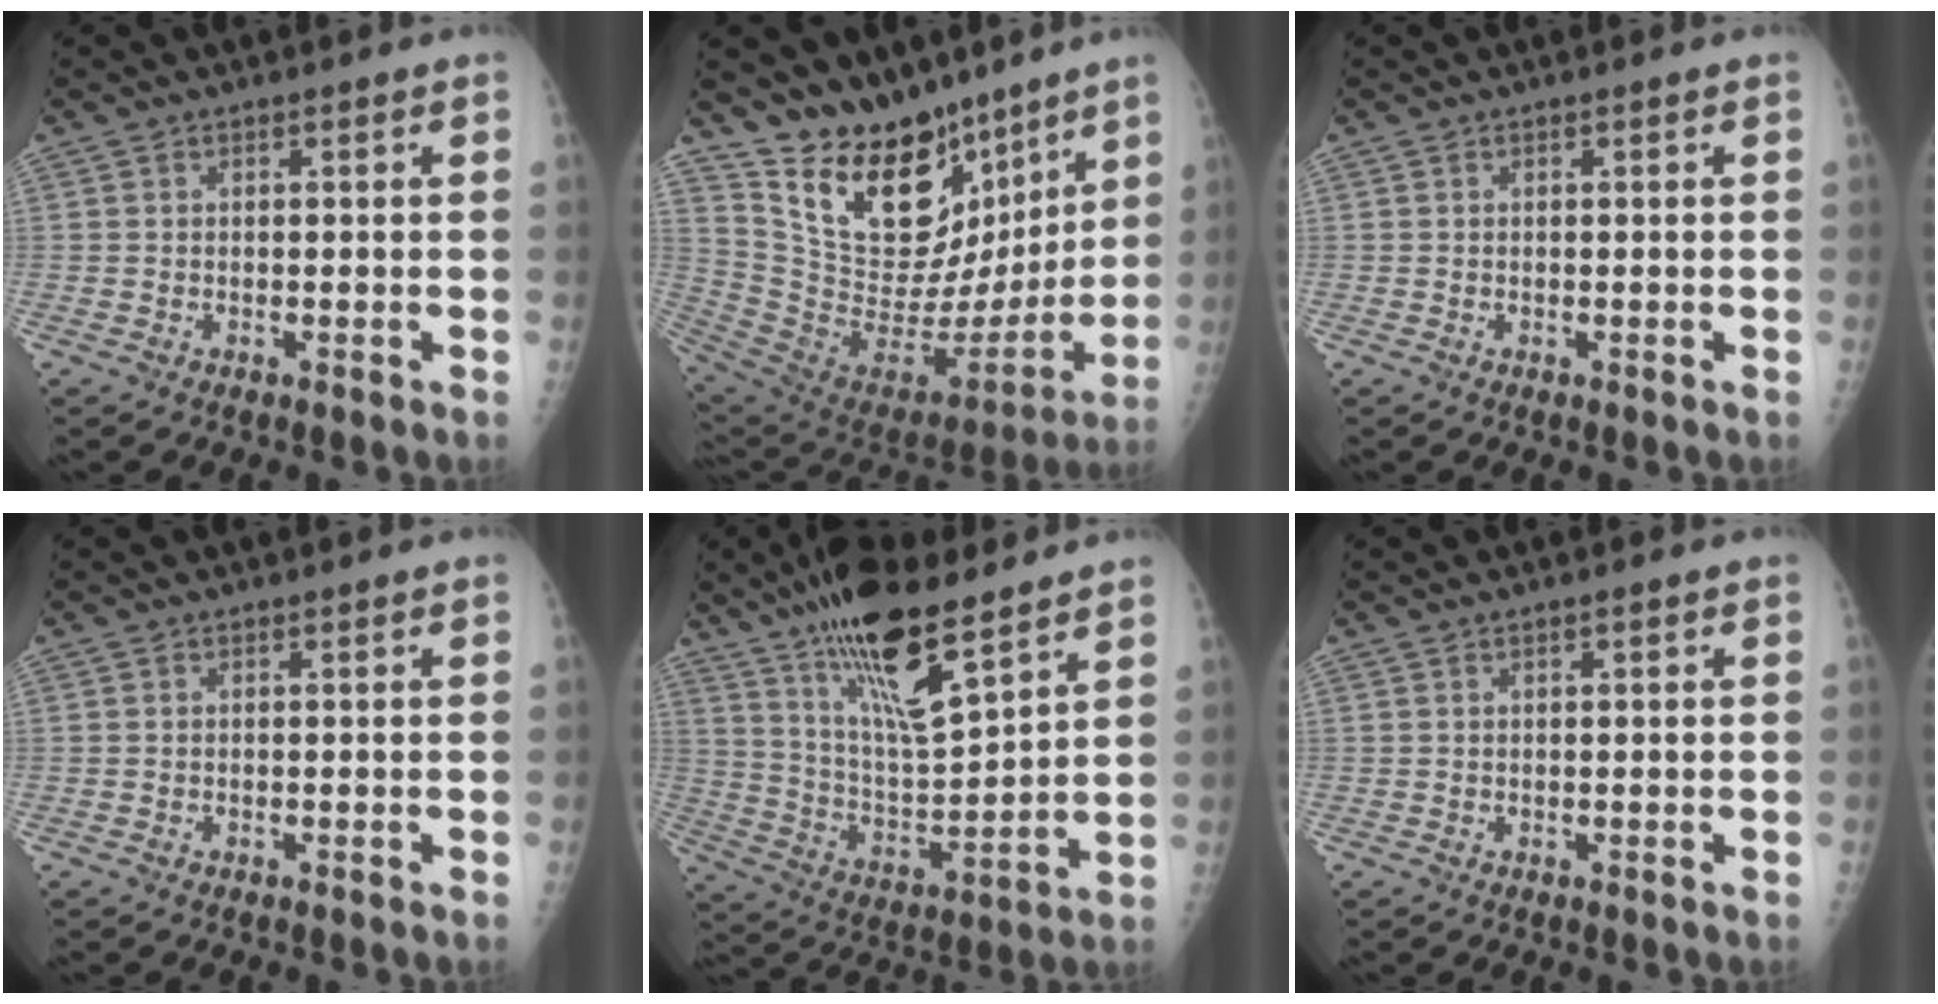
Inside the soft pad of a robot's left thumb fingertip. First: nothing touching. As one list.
[{"total": 23.2, "force": [15.7, 12.3, 11.9], "torque": [-0.143, -0.080, 0.275]}, {"total": 0.0}, {"total": 0.0}, {"total": 18.1, "force": [12.3, 4.7, 12.3], "torque": [-0.198, -0.066, 0.230]}, {"total": 0.8, "force": [0.3, 0.2, 0.7], "torque": [-0.010, 0.001, 0.005]}]